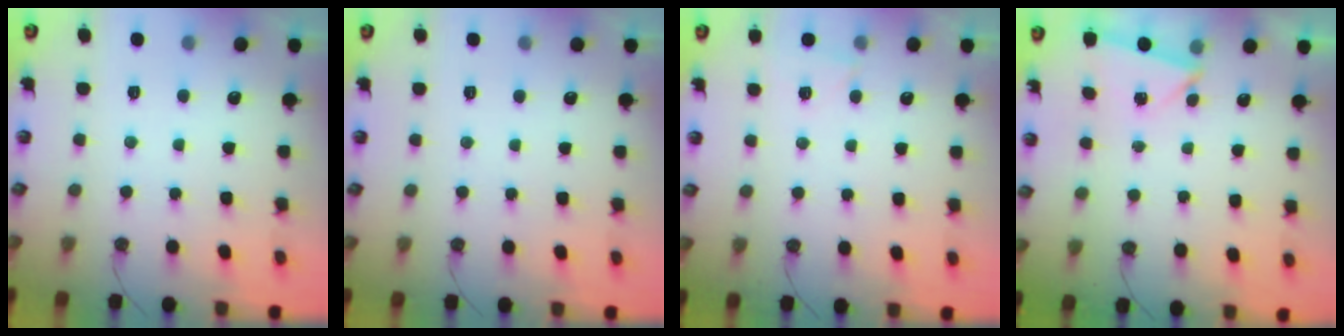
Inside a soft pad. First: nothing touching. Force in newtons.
{"total": 1.7, "press": 0.9, "slide": 1.5}
{"total": 2.7, "press": 2.6, "slide": 0.7}
{"total": 2.3, "press": 2.0, "slide": 1.2}